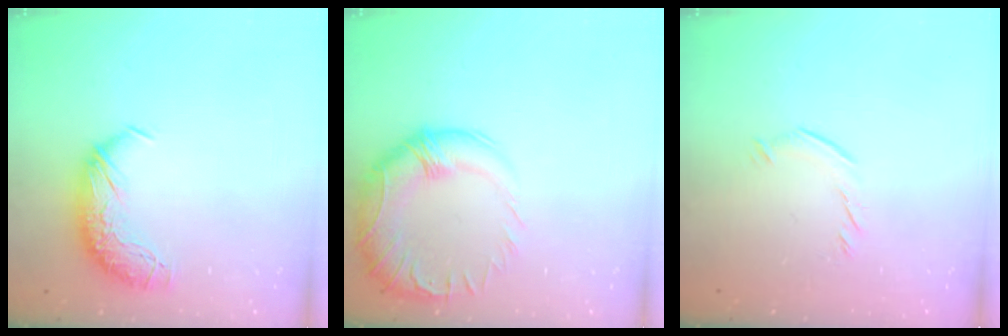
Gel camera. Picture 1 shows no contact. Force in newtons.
{"total": 5.8, "press": 4.1, "slide": 4.1}
{"total": 4.8, "press": 4.5, "slide": 1.5}